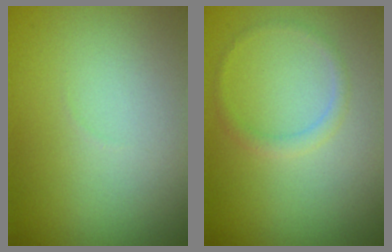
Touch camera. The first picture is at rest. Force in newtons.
{"total": 1.0, "press": 1.0, "slide": 0.1}